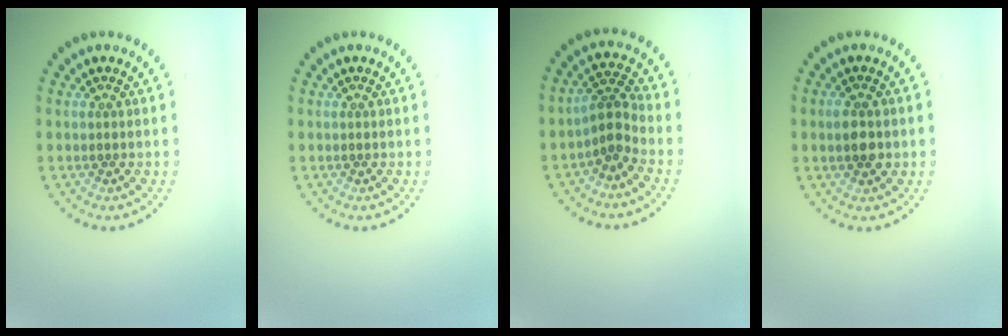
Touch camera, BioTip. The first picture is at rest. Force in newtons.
{"total": 0.0}
{"total": 2.5, "press": 1.8, "slide": 1.7}
{"total": 2.6, "press": 2.6, "slide": 0.2}